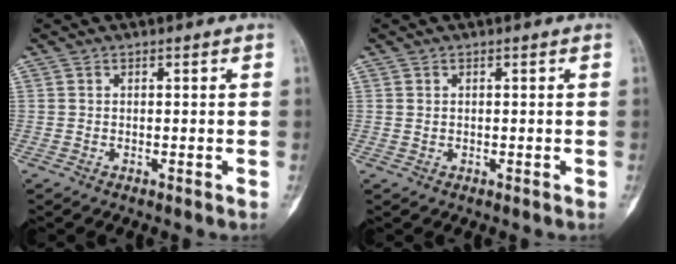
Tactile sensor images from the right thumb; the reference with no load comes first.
{"total": 0.6, "force": [0.0, 0.5, 0.3], "torque": [-0.003, 0.000, 0.001]}